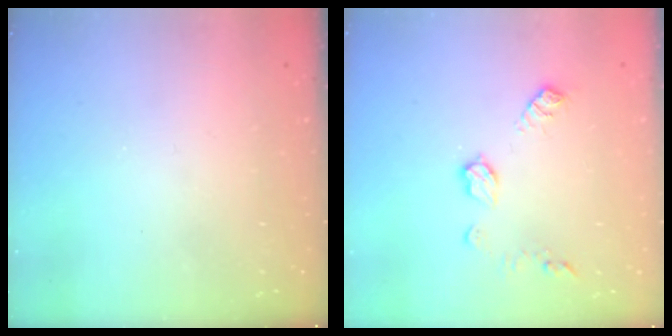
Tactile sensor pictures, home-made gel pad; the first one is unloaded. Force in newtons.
{"total": 8.3, "press": 8.3, "slide": 0.2}